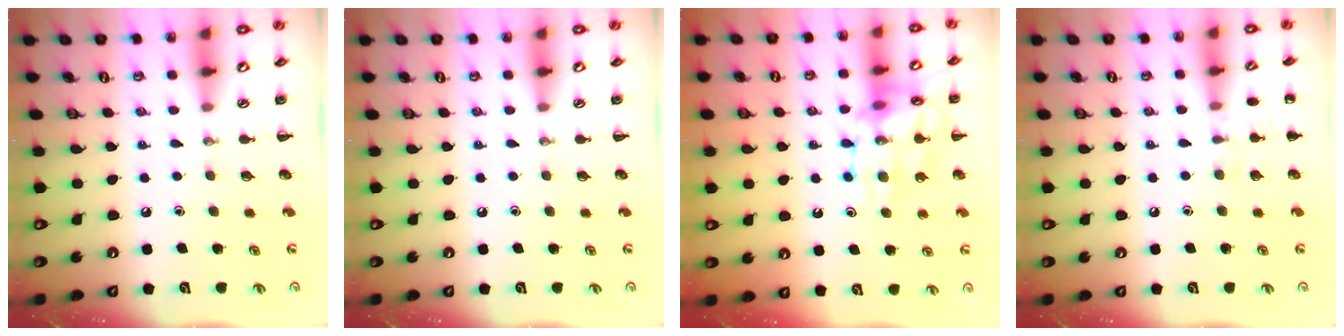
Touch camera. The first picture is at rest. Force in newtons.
{"total": 0.0}
{"total": 14.2, "press": 14.1, "slide": 1.1}
{"total": 5.8, "press": 5.5, "slide": 1.9}